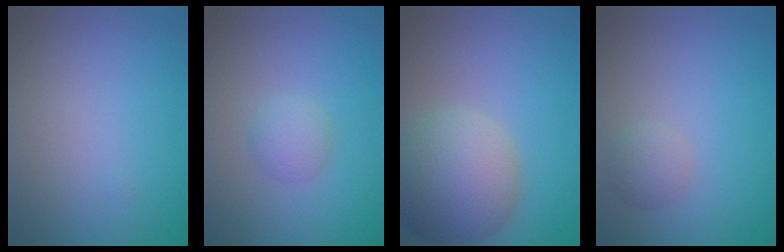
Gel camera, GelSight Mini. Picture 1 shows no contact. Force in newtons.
{"total": 1.9, "press": 1.9, "slide": 0.1}
{"total": 8.5, "press": 8.5, "slide": 0.7}
{"total": 1.6, "press": 1.6, "slide": 0.0}